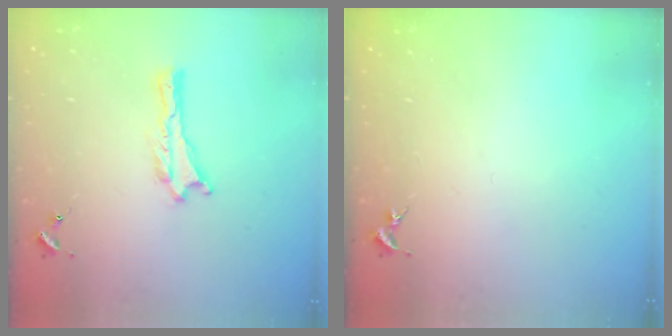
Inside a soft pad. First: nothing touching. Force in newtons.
{"total": 0.0}